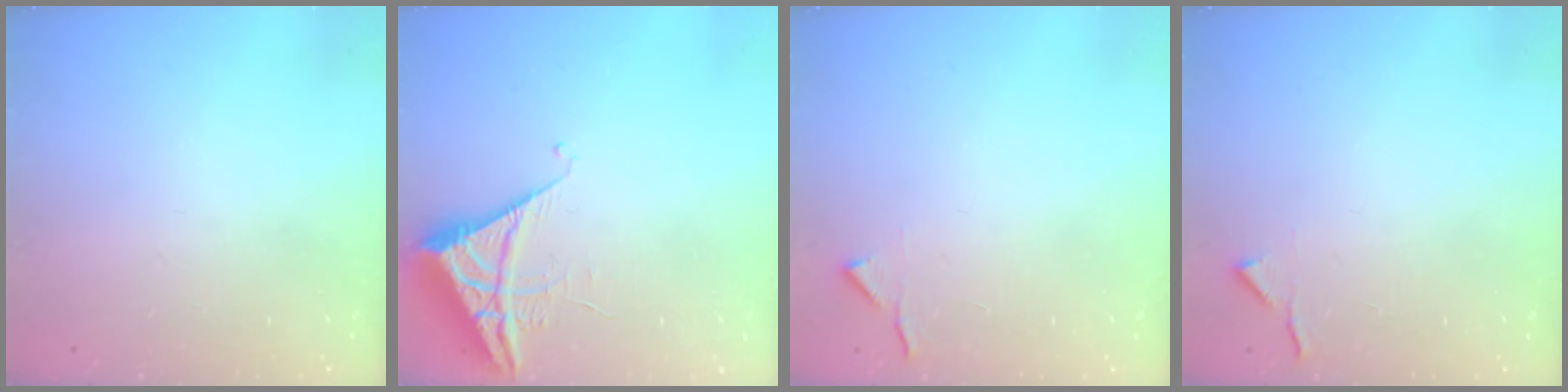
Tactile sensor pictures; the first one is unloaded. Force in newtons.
{"total": 6.1, "press": 6.1, "slide": 0.3}
{"total": 4.2, "press": 4.1, "slide": 0.6}
{"total": 4.2, "press": 4.1, "slide": 0.6}